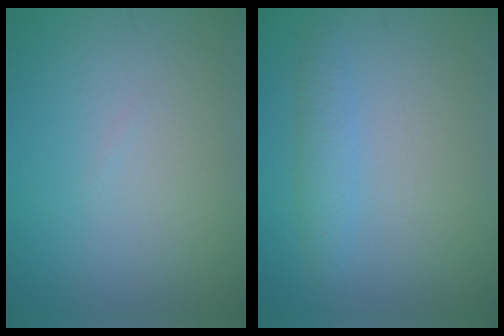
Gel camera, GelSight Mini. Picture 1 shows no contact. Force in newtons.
{"total": 2.0, "press": 2.0, "slide": 0.1}